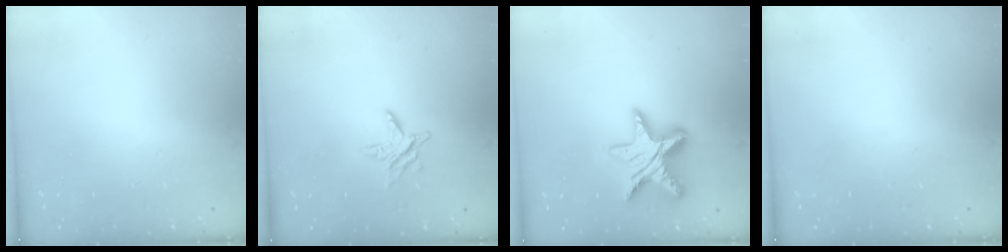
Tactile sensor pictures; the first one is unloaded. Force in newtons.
{"total": 5.8, "press": 5.8, "slide": 0.5}
{"total": 16.8, "press": 16.7, "slide": 1.4}
{"total": 0.0}